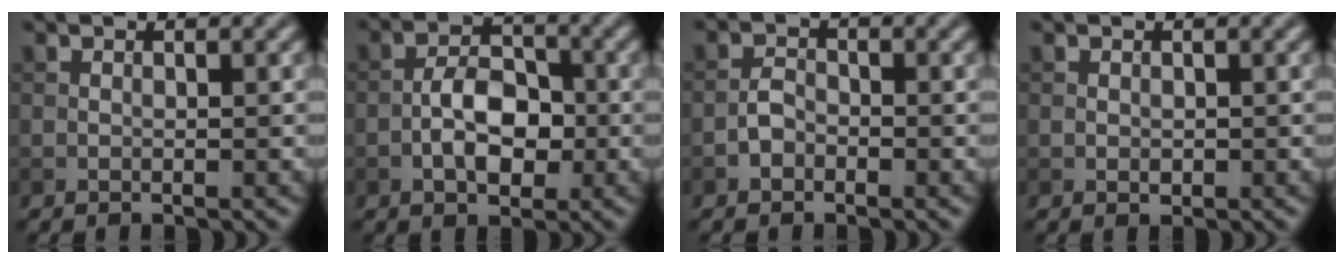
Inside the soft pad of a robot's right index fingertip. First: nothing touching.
{"total": 4.3, "force": [-1.3, 2.5, 3.3], "torque": [-0.052, 0.010, -0.024]}
{"total": 1.5, "force": [-0.9, 1.0, 0.7], "torque": [-0.011, 0.007, -0.020]}
{"total": 0.6, "force": [0.0, 0.5, 0.4], "torque": [-0.005, -0.003, 0.000]}